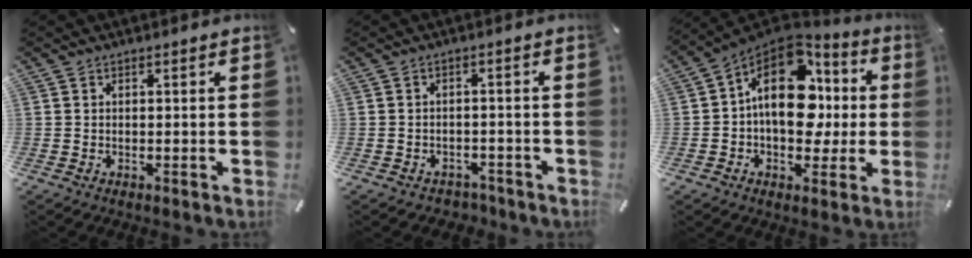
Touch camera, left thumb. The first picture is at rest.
{"total": 2.7, "force": [-2.0, 1.7, 0.6], "torque": [-0.011, 0.011, -0.041]}
{"total": 19.6, "force": [3.0, 13.1, 14.2], "torque": [-0.230, -0.018, 0.053]}